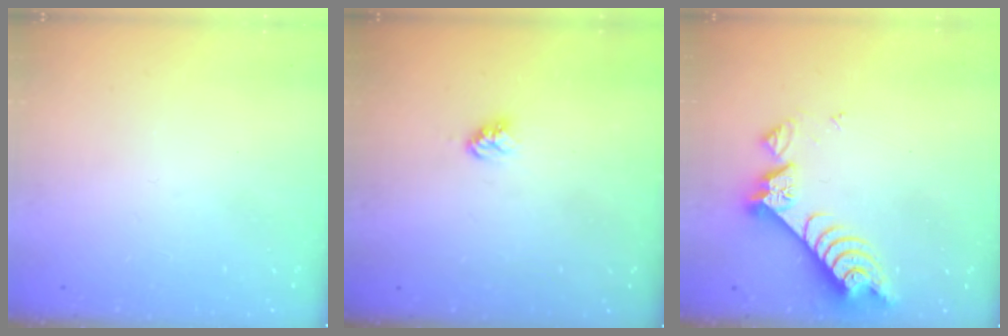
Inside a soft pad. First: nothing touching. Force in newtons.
{"total": 3.9, "press": 3.8, "slide": 0.5}
{"total": 8.5, "press": 8.4, "slide": 0.8}